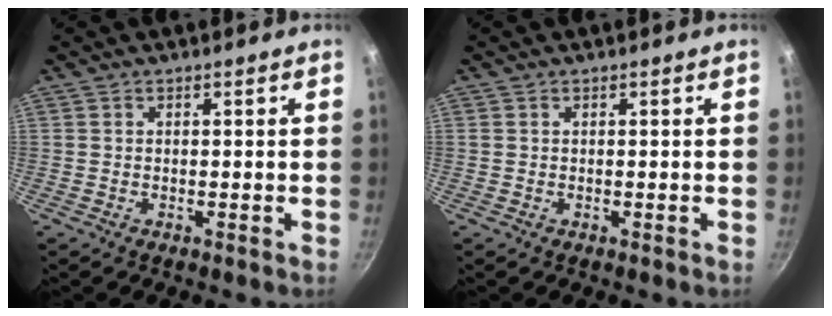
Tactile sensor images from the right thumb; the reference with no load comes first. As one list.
[{"total": 0.0}]